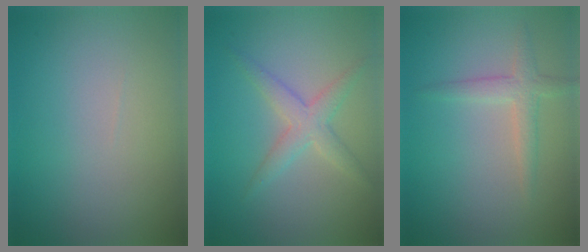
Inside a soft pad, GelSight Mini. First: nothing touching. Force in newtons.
{"total": 2.7, "press": 2.7, "slide": 0.1}
{"total": 2.0, "press": 2.0, "slide": 0.1}